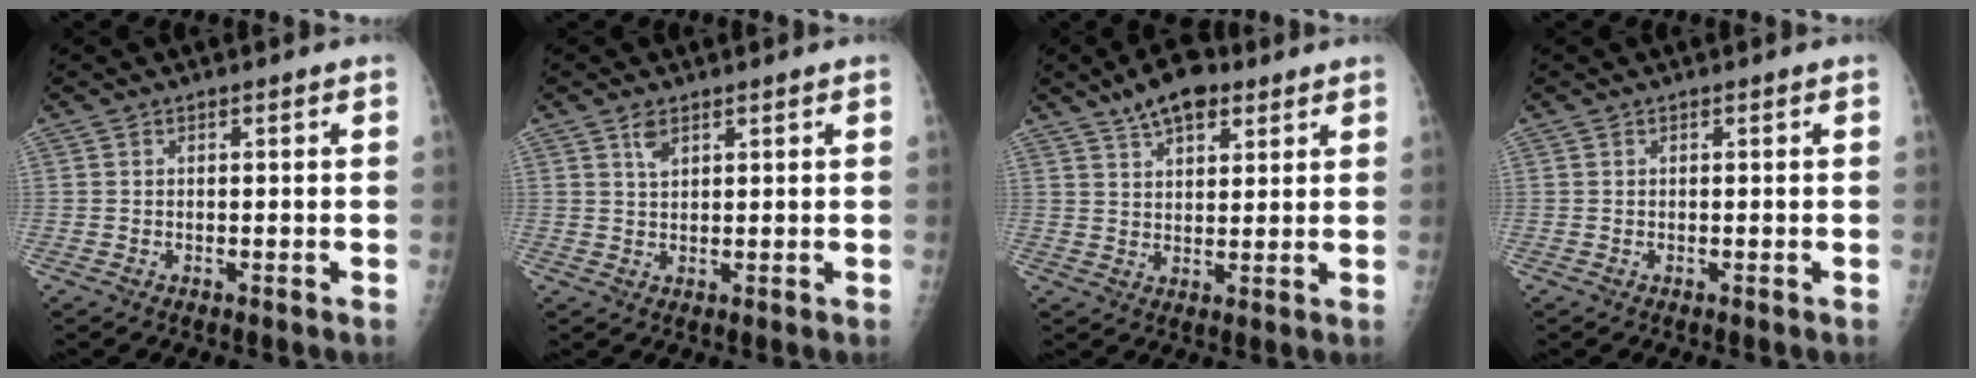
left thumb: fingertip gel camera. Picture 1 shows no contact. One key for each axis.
{"total": 2.7, "fx": 1.6, "fy": 1.4, "fz": 1.6, "tx": -0.019, "ty": -0.008, "tz": 0.034}
{"total": 9.1, "fx": 5.9, "fy": 4.4, "fz": 5.5, "tx": -0.064, "ty": -0.015, "tz": 0.097}
{"total": 0.0}